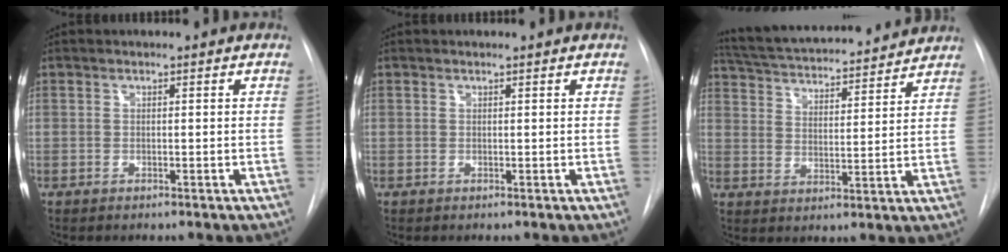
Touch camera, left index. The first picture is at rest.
{"total": 0.6, "force": [0.6, -0.1, 0.1], "torque": [-0.005, 0.001, 0.013]}
{"total": 20.5, "force": [18.9, 3.1, 7.2], "torque": [-0.128, 0.021, 0.274]}